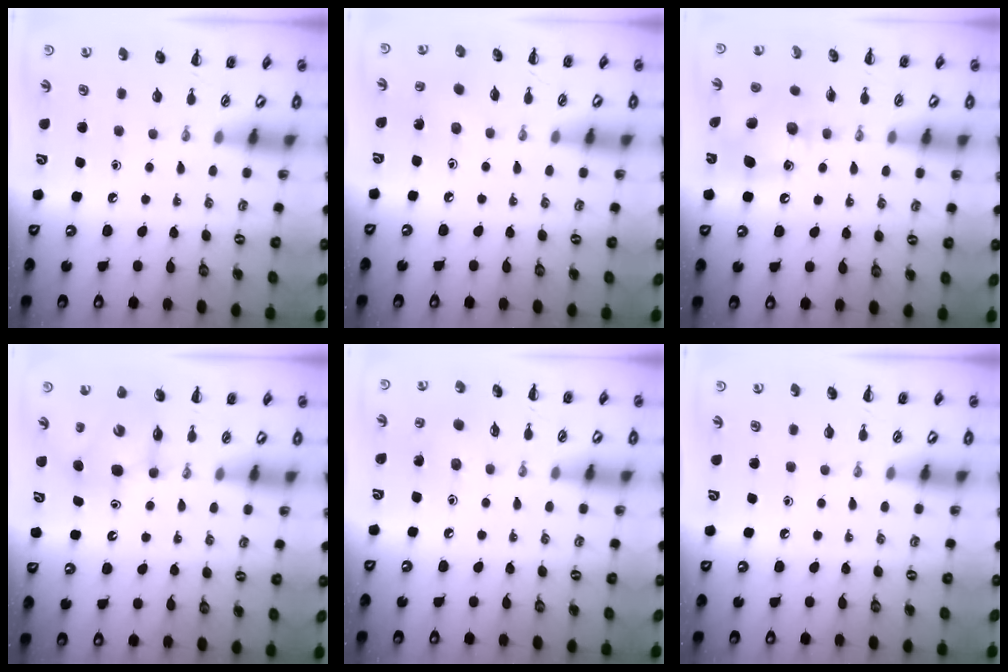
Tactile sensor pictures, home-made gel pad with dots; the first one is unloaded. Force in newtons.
{"total": 2.3, "press": 2.1, "slide": 0.9}
{"total": 11.8, "press": 11.7, "slide": 1.6}
{"total": 8.1, "press": 7.9, "slide": 1.6}
{"total": 5.3, "press": 5.2, "slide": 1.2}
{"total": 0.0}